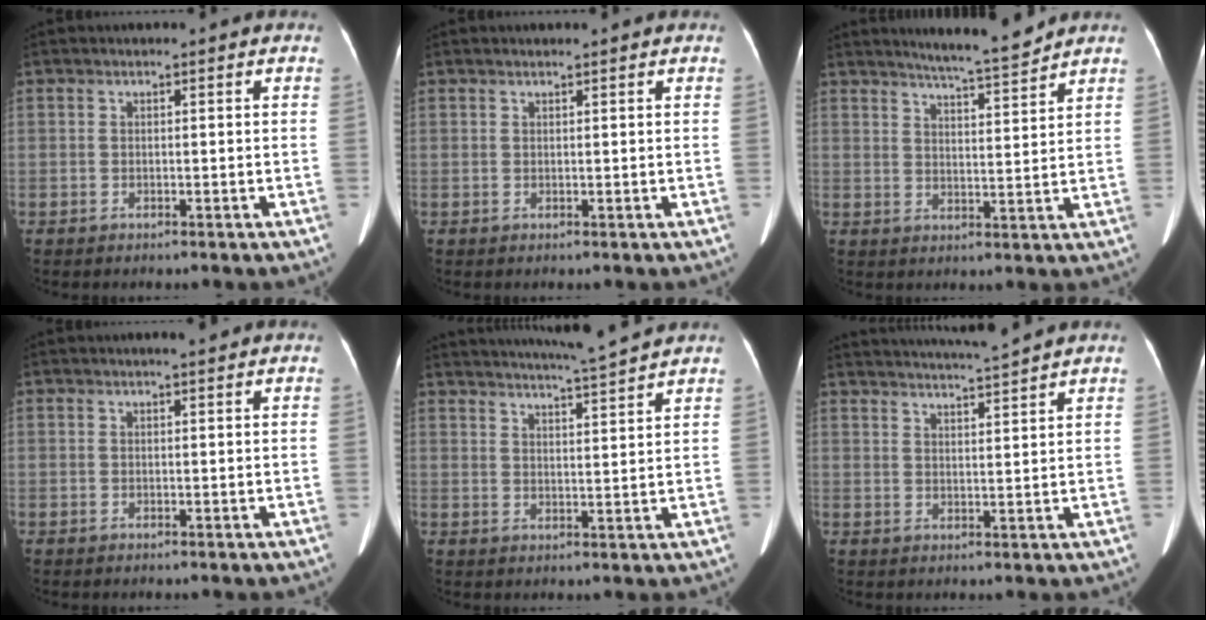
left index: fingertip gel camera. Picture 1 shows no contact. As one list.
[{"total": 1.0, "force": [1.0, 0.1, 0.3], "torque": [-0.007, 0.011, 0.019]}, {"total": 7.5, "force": [7.0, -0.6, 2.7], "torque": [-0.050, -0.008, 0.109]}, {"total": 1.8, "force": [1.5, 0.1, 1.0], "torque": [-0.016, 0.002, 0.022]}, {"total": 8.6, "force": [8.0, -1.5, 2.6], "torque": [-0.050, -0.002, 0.120]}, {"total": 7.5, "force": [7.0, -1.6, 2.1], "torque": [-0.037, 0.002, 0.107]}]